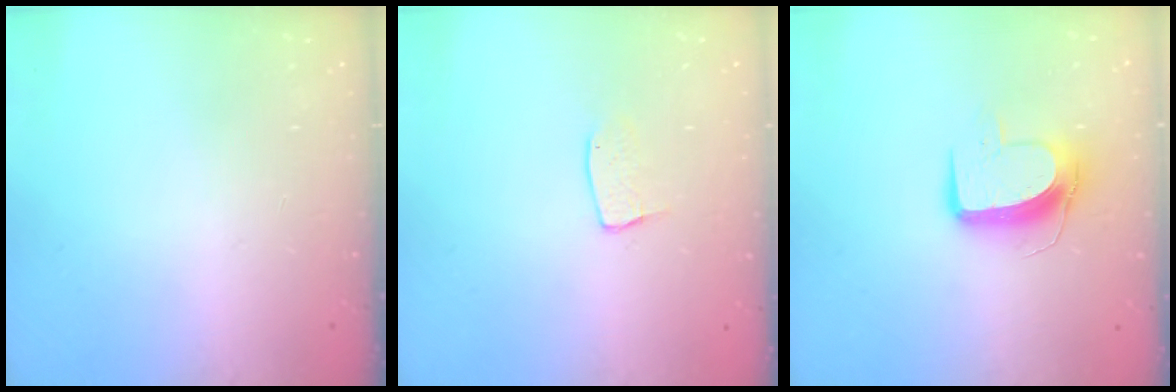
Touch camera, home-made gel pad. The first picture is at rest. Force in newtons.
{"total": 5.9, "press": 5.9, "slide": 0.3}
{"total": 9.8, "press": 9.8, "slide": 0.4}